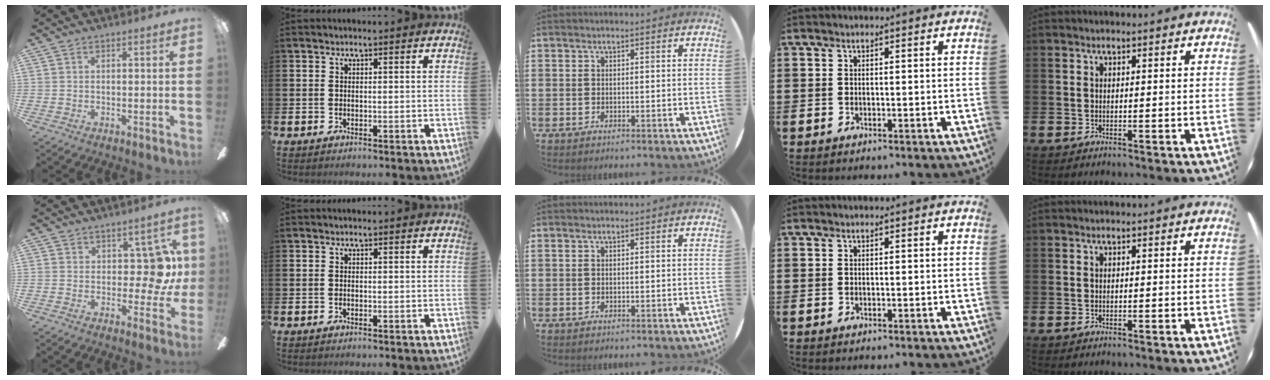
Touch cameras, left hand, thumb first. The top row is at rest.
{"thumb": {"total": 10.1, "force": [0.9, 5.3, 8.5], "torque": [-0.109, 0.002, 0.019]}}